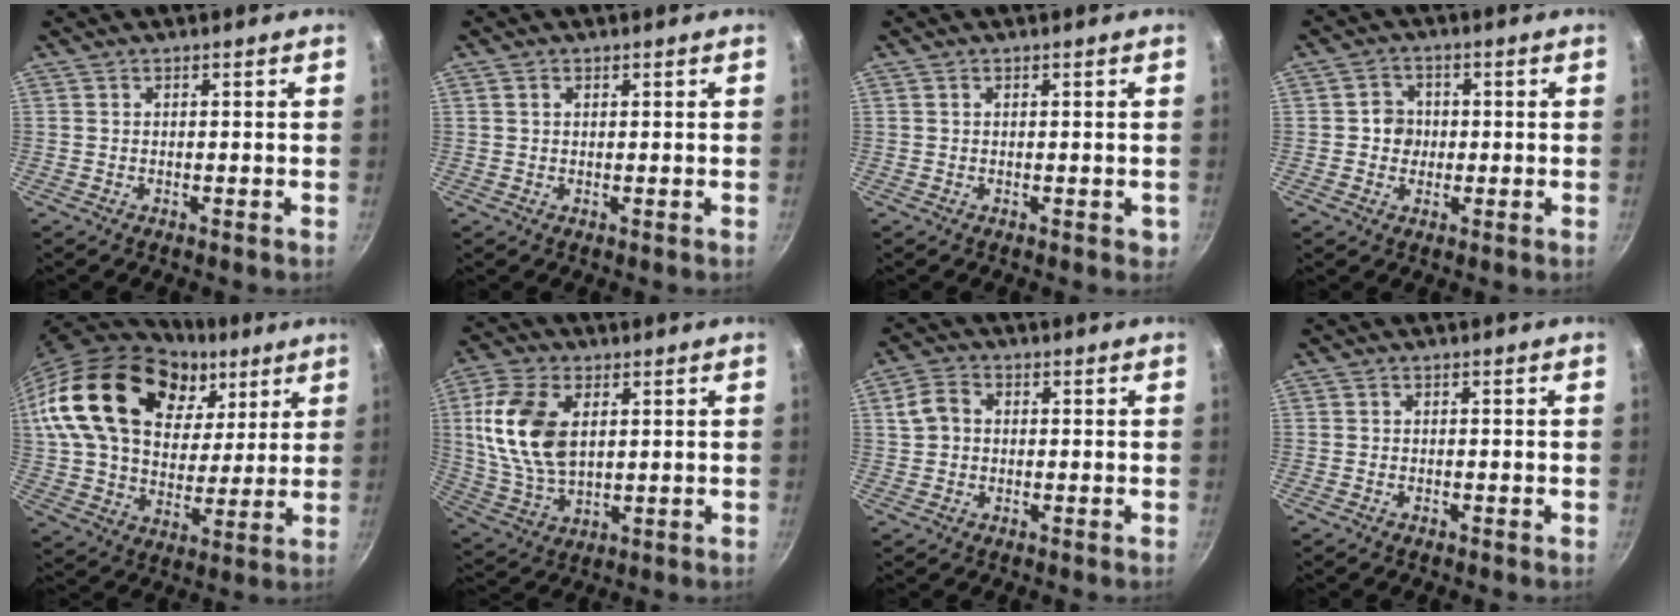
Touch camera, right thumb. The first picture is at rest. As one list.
[{"total": 1.2, "force": [0.5, 0.9, 0.6], "torque": [-0.008, 0.001, 0.008]}, {"total": 2.0, "force": [0.1, 1.4, 1.5], "torque": [-0.009, 0.002, 0.003]}, {"total": 4.1, "force": [-0.1, 3.9, 1.4], "torque": [0.006, 0.007, -0.006]}, {"total": 29.1, "force": [12.1, 19.1, 18.3], "torque": [-0.306, -0.016, 0.211]}, {"total": 15.1, "force": [3.2, 9.1, 11.6], "torque": [-0.216, -0.008, 0.068]}, {"total": 5.1, "force": [0.5, 4.0, 3.0], "torque": [-0.050, 0.013, 0.003]}, {"total": 0.6, "force": [-0.3, 0.5, 0.2], "torque": [-0.003, 0.002, -0.007]}]